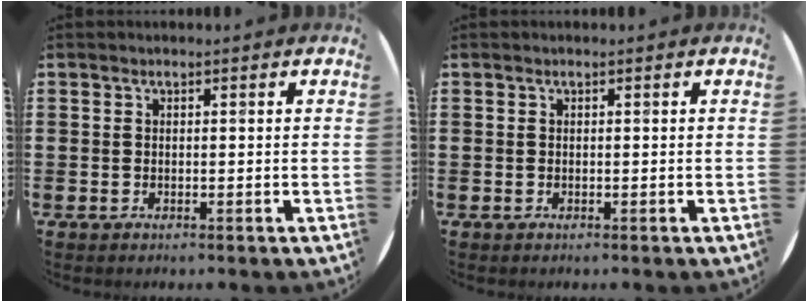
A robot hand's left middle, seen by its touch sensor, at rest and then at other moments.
{"total": 0.0}